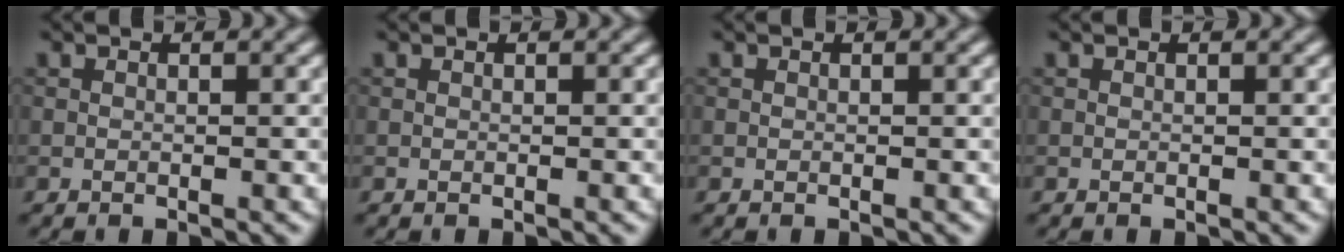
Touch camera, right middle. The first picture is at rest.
{"total": 0.0}
{"total": 0.0}
{"total": 0.0}